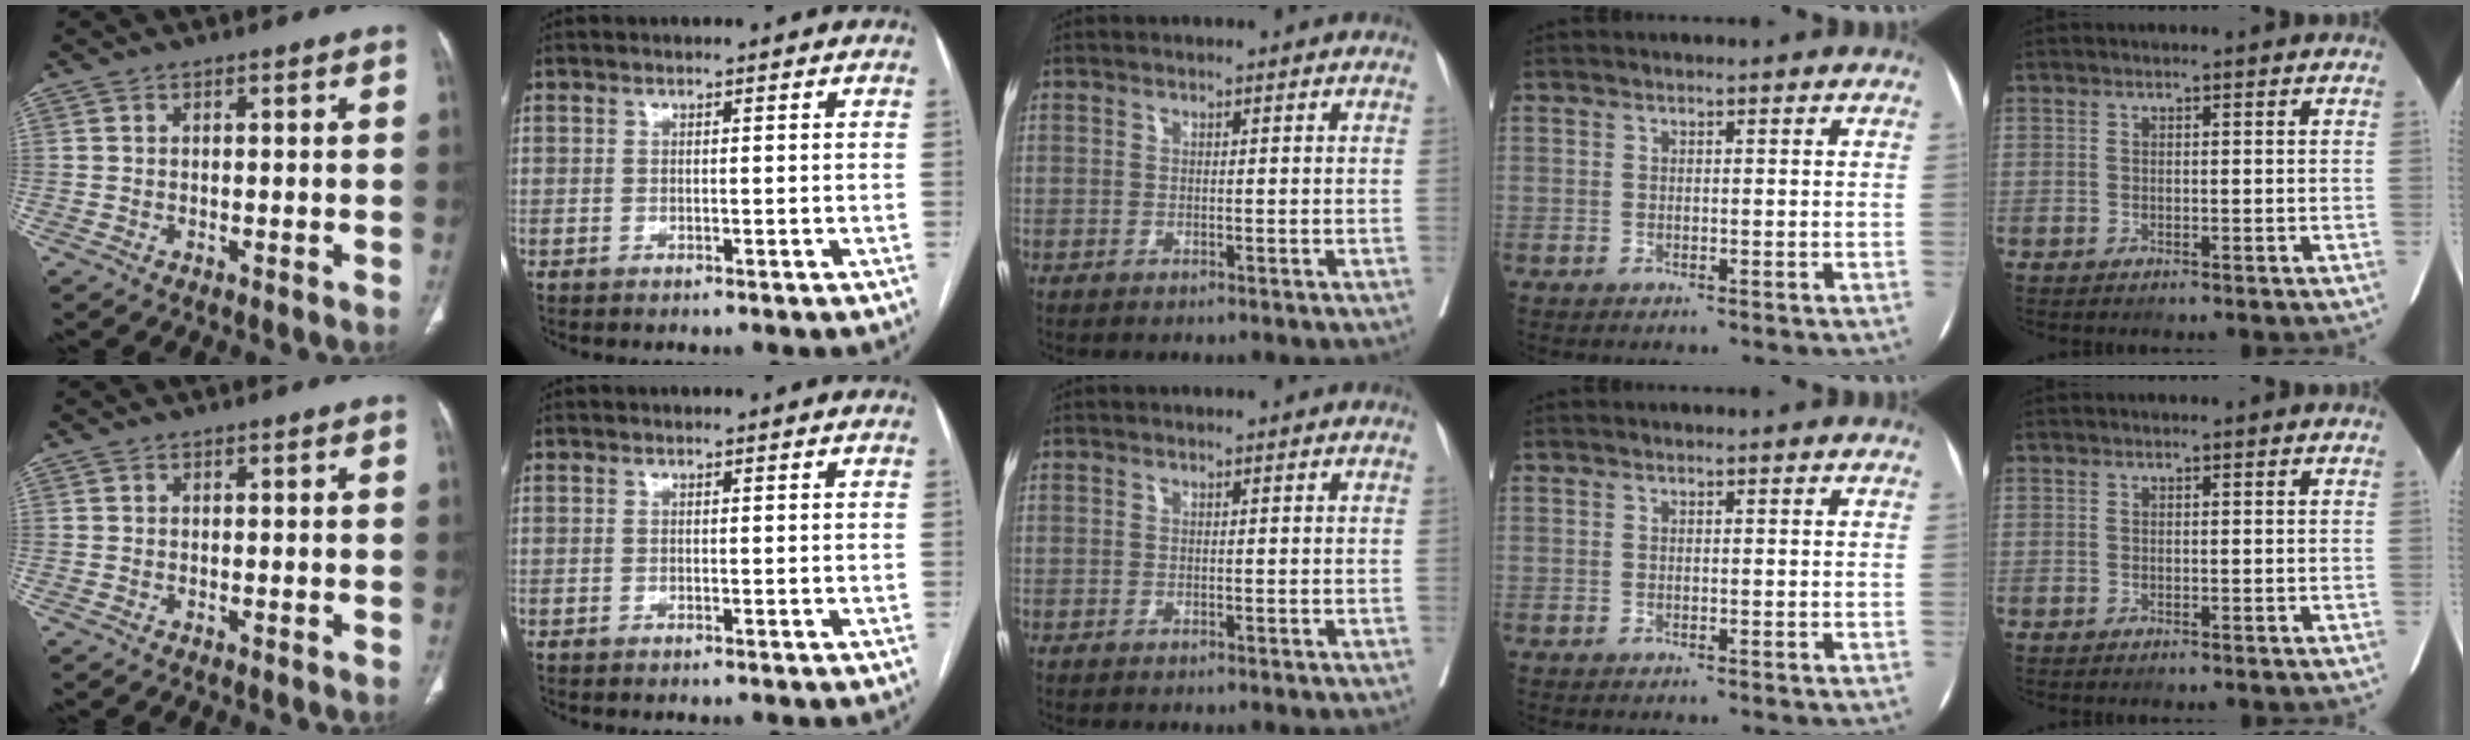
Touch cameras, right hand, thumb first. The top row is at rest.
{}